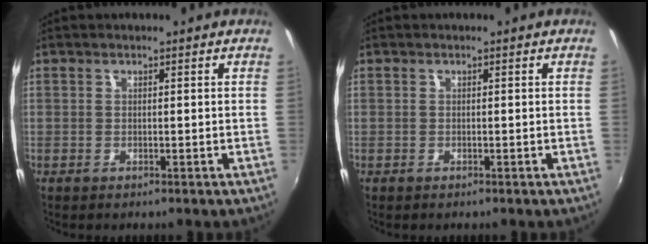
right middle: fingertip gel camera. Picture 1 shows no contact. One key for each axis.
{"total": 0.0}